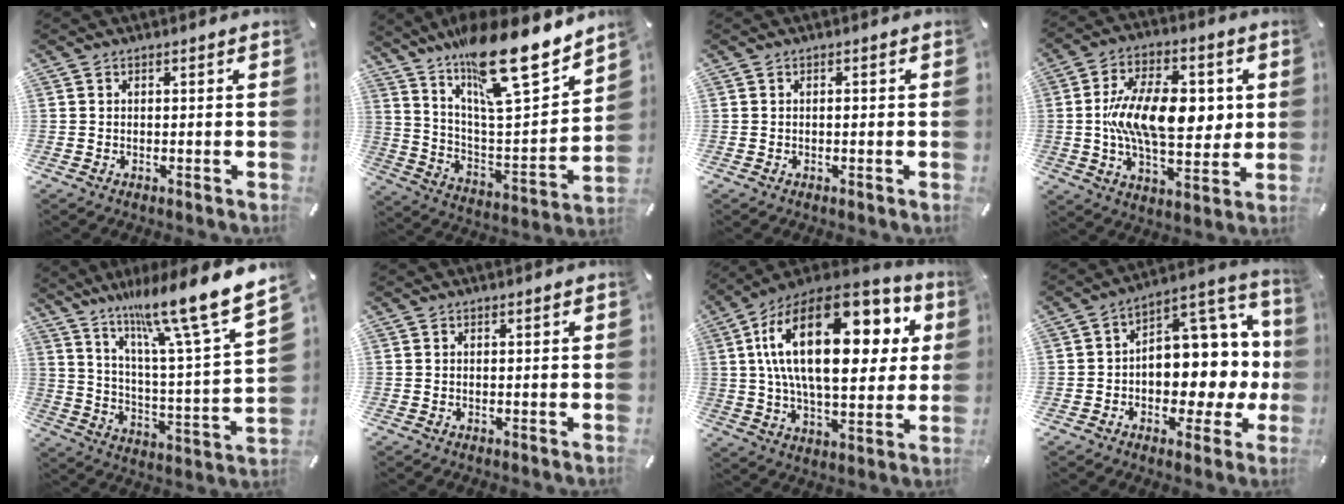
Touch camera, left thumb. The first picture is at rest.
{"total": 21.7, "force": [18.6, 3.5, 10.7], "torque": [-0.190, -0.144, 0.310]}
{"total": 0.6, "force": [0.0, 0.2, 0.6], "torque": [-0.013, -0.001, -0.001]}
{"total": 17.9, "force": [1.3, 9.8, 14.9], "torque": [-0.272, 0.002, 0.020]}
{"total": 17.0, "force": [14.3, 0.7, 9.3], "torque": [-0.167, -0.113, 0.229]}
{"total": 0.0}
{"total": 28.4, "force": [8.4, 14.5, 23.0], "torque": [-0.415, -0.038, 0.130]}
{"total": 11.9, "force": [1.1, 9.0, 7.8], "torque": [-0.070, -0.036, 0.025]}